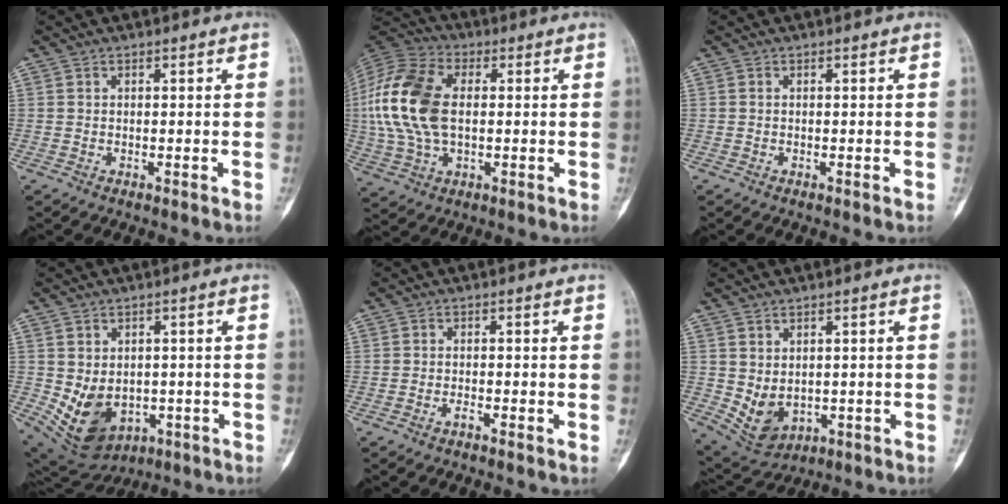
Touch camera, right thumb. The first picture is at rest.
{"total": 18.1, "force": [1.1, 11.0, 14.3], "torque": [-0.308, 0.016, 0.021]}
{"total": 0.0}
{"total": 11.2, "force": [-2.4, 8.6, 6.8], "torque": [-0.096, 0.001, -0.011]}
{"total": 1.0, "force": [-0.8, 0.2, 0.6], "torque": [-0.015, 0.005, -0.016]}
{"total": 6.9, "force": [-0.4, 5.0, 4.7], "torque": [-0.069, -0.008, 0.021]}